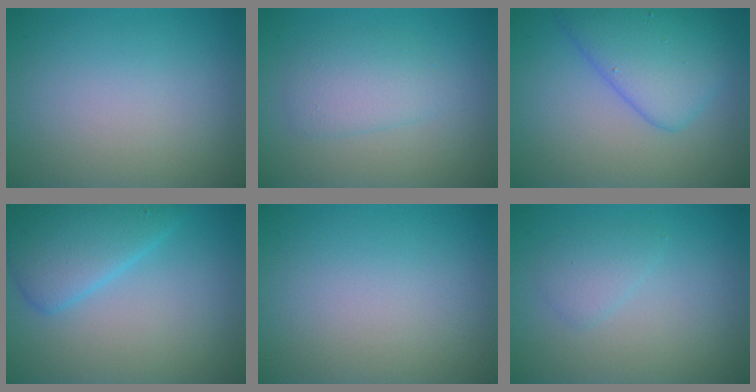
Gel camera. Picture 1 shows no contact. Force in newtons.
{"total": 2.5, "press": 2.5, "slide": 0.1}
{"total": 5.6, "press": 5.6, "slide": 0.2}
{"total": 4.9, "press": 4.9, "slide": 0.2}
{"total": 0.0}
{"total": 1.5, "press": 1.5, "slide": 0.2}